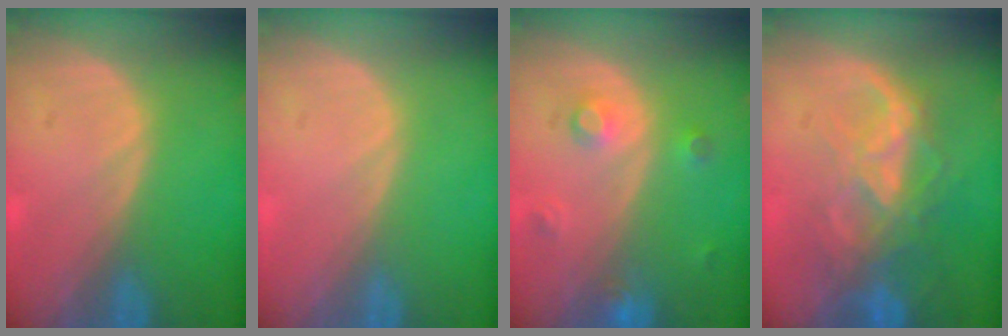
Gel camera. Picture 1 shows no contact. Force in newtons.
{"total": 0.0}
{"total": 3.4, "press": 3.0, "slide": 1.6}
{"total": 8.6, "press": 7.5, "slide": 4.3}